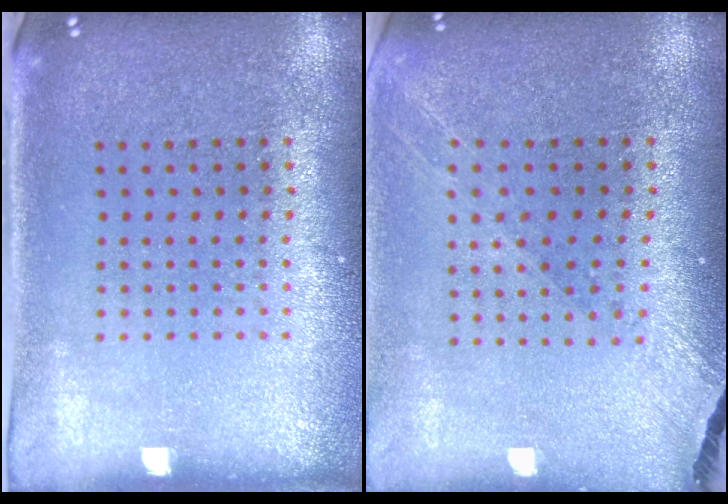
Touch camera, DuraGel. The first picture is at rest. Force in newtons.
{"total": 1.2, "press": 1.2, "slide": 0.2}